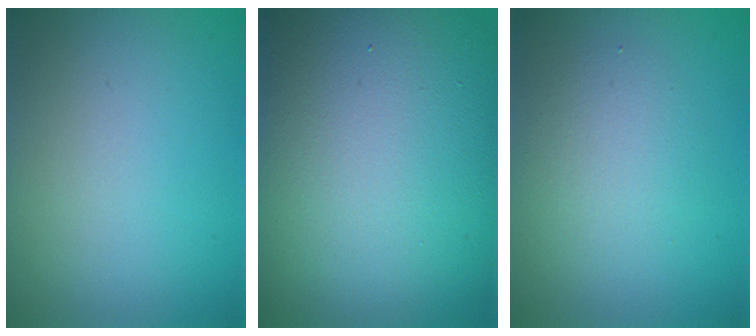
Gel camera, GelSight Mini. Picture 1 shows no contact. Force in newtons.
{"total": 22.1, "press": 22.0, "slide": 1.5}
{"total": 2.6, "press": 2.6, "slide": 0.3}